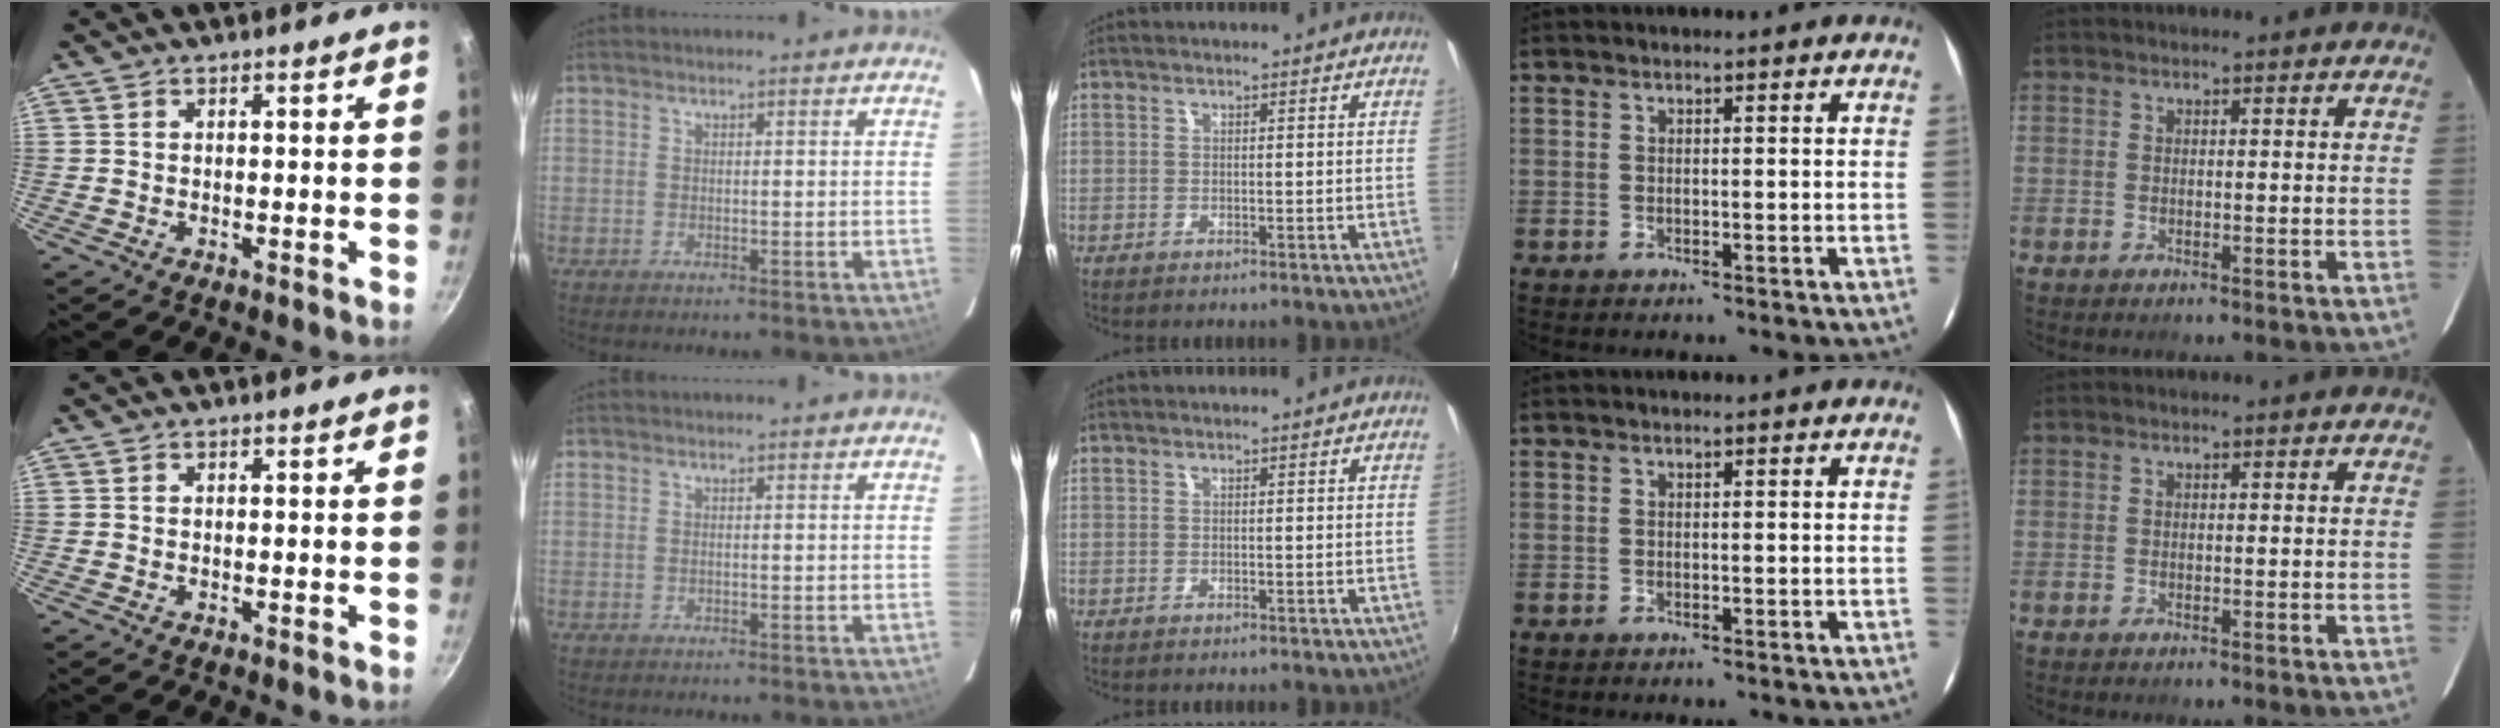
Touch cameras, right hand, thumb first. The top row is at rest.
{}